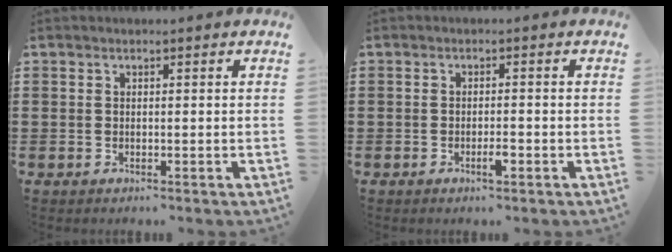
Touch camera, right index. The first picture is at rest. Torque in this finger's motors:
{"motor_torque": [0.76, 0.75, 0.11, 0.02]}